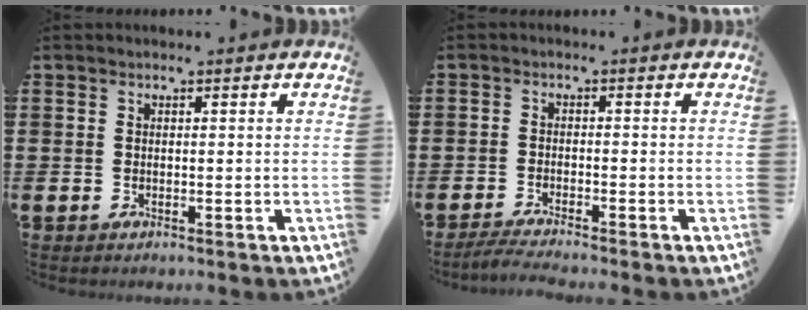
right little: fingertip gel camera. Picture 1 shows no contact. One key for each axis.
{"total": 1.9, "fx": -1.6, "fy": -0.1, "fz": 0.9, "tx": -0.015, "ty": 0.003, "tz": -0.031}